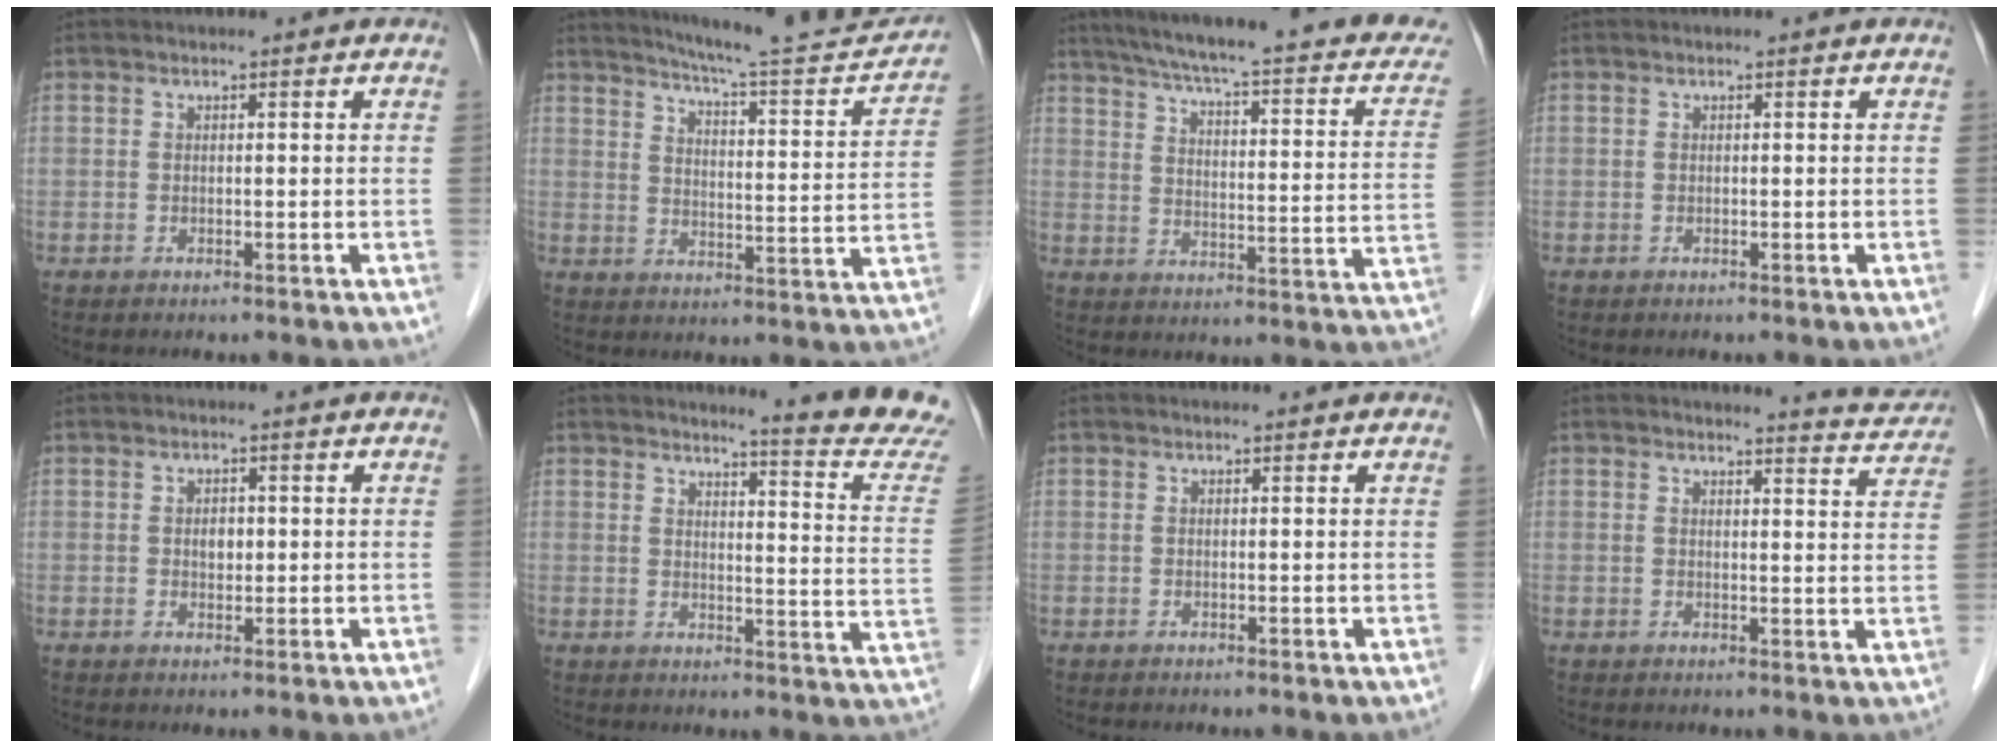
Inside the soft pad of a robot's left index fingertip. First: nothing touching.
{"total": 17.9, "force": [16.9, 0.7, 6.0], "torque": [-0.091, -0.047, 0.218]}
{"total": 25.4, "force": [20.5, 3.7, 14.7], "torque": [-0.212, -0.015, 0.247]}
{"total": 0.0}
{"total": 1.7, "force": [0.2, 1.2, 1.2], "torque": [-0.019, 0.002, 0.004]}
{"total": 13.5, "force": [13.0, -2.0, 3.3], "torque": [-0.041, -0.113, 0.134]}
{"total": 1.5, "force": [1.5, 0.3, 0.3], "torque": [-0.012, 0.010, 0.013]}
{"total": 6.1, "force": [6.1, 0.2, 0.2], "torque": [-0.004, -0.026, 0.053]}